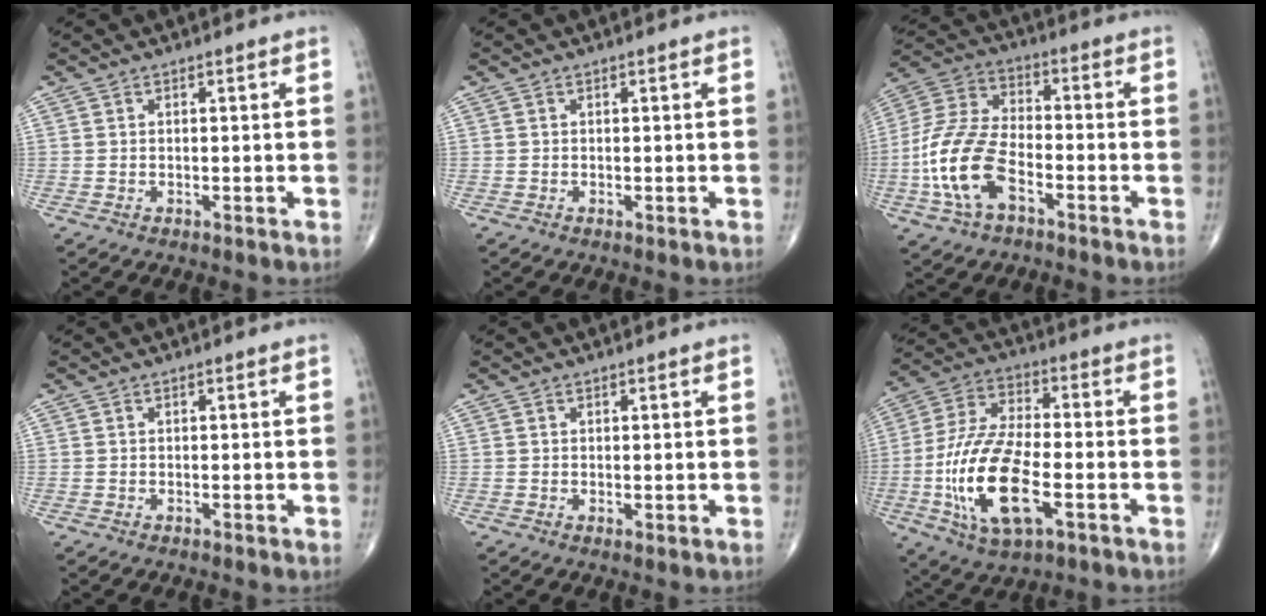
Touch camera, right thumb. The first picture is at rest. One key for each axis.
{"total": 0.0}
{"total": 15.0, "fx": -5.3, "fy": 7.9, "fz": 11.6, "tx": -0.247, "ty": 0.030, "tz": -0.105}
{"total": 0.0}
{"total": 0.7, "fx": 0.1, "fy": 0.4, "fz": 0.5, "tx": -0.010, "ty": -0.003, "tz": 0.002}
{"total": 18.5, "fx": -5.1, "fy": 7.9, "fz": 15.9, "tx": -0.324, "ty": 0.015, "tz": -0.088}